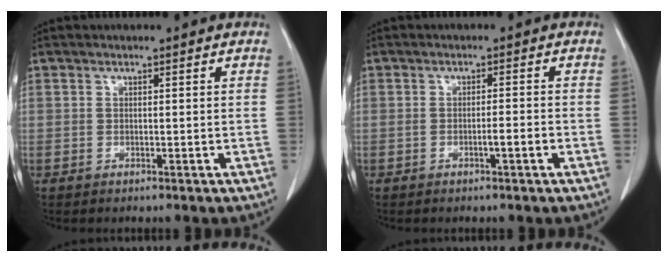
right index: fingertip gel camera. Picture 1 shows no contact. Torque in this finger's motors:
{"motor_torque": [0.33, -0.21, 0.23, 0.05]}